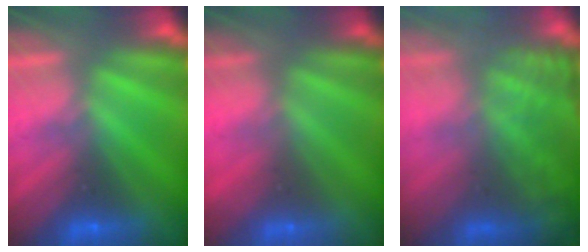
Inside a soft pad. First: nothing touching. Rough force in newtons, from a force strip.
{"total": 2.4}
{"total": 7.7}